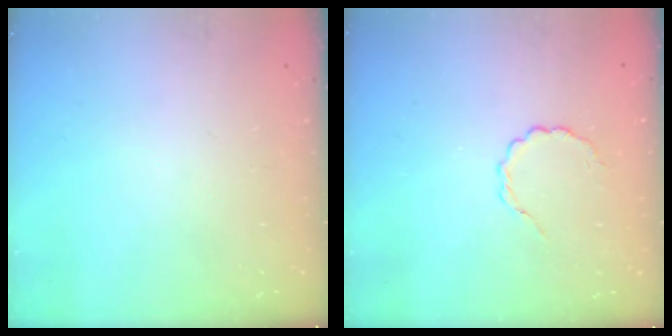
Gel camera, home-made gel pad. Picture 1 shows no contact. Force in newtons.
{"total": 2.9, "press": 2.6, "slide": 1.1}